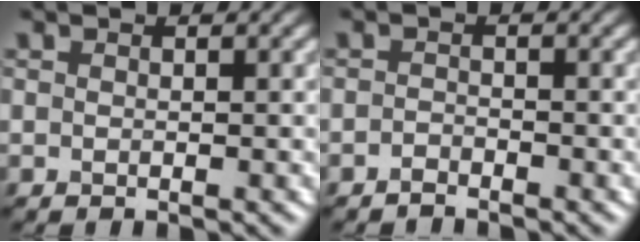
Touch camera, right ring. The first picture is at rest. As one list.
[{"total": 1.1, "force": [-1.0, 0.3, 0.3], "torque": [-0.003, 0.003, -0.021]}]